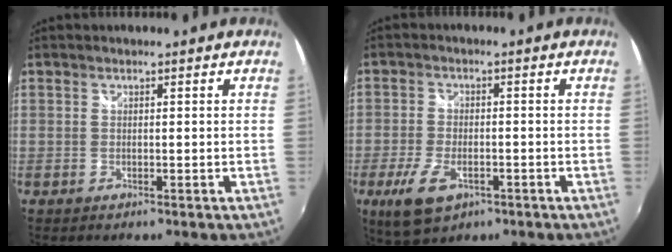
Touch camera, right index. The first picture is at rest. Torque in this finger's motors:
{"motor_torque": [0.65, -0.62, 0.39, 0.09]}